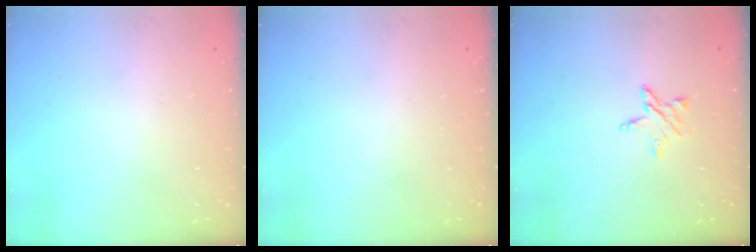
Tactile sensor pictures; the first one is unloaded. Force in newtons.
{"total": 0.0}
{"total": 5.6, "press": 5.6, "slide": 0.5}